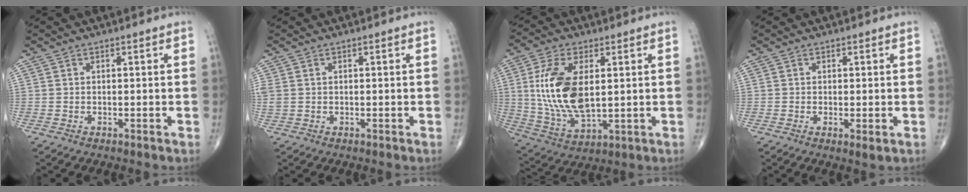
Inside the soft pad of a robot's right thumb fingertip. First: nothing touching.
{"total": 1.9, "force": [0.4, 1.4, 1.2], "torque": [-0.041, 0.010, 0.014]}
{"total": 15.5, "force": [2.3, 7.9, 13.1], "torque": [-0.262, -0.015, 0.053]}
{"total": 1.7, "force": [-0.3, 0.3, 1.6], "torque": [-0.030, -0.008, -0.005]}